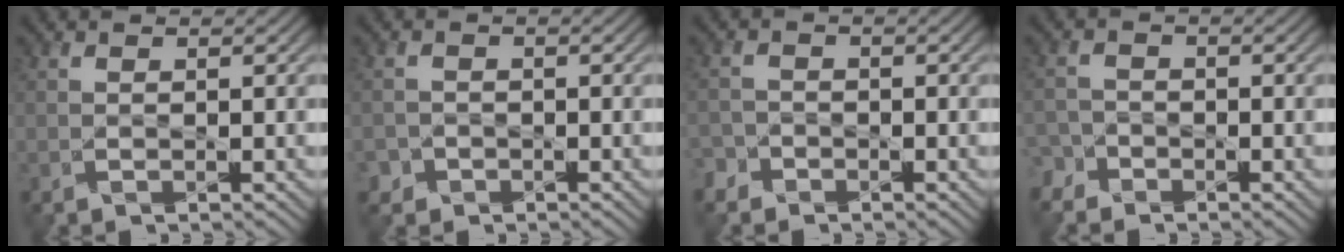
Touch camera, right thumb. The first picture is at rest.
{"total": 1.6, "force": [-1.1, 1.2, 0.2], "torque": [-0.001, -0.001, -0.024]}
{"total": 2.0, "force": [-1.5, 1.2, 0.3], "torque": [-0.006, 0.001, -0.041]}
{"total": 2.4, "force": [-2.0, 1.3, 0.5], "torque": [-0.012, -0.002, -0.051]}